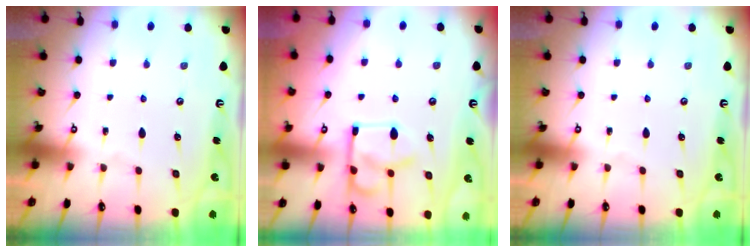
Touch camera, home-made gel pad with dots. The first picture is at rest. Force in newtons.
{"total": 8.6, "press": 8.5, "slide": 1.6}
{"total": 0.0}